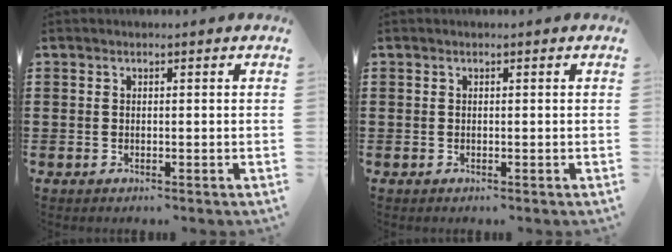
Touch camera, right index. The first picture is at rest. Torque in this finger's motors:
{"motor_torque": [-0.01, 0.01, 0.00, 0.00]}